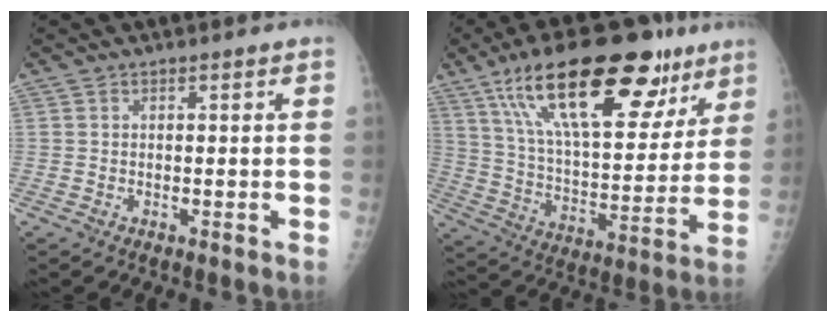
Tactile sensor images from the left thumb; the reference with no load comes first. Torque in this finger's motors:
{"motor_torque": [1.07, 0.36, 1.80, -0.97, 0.53]}